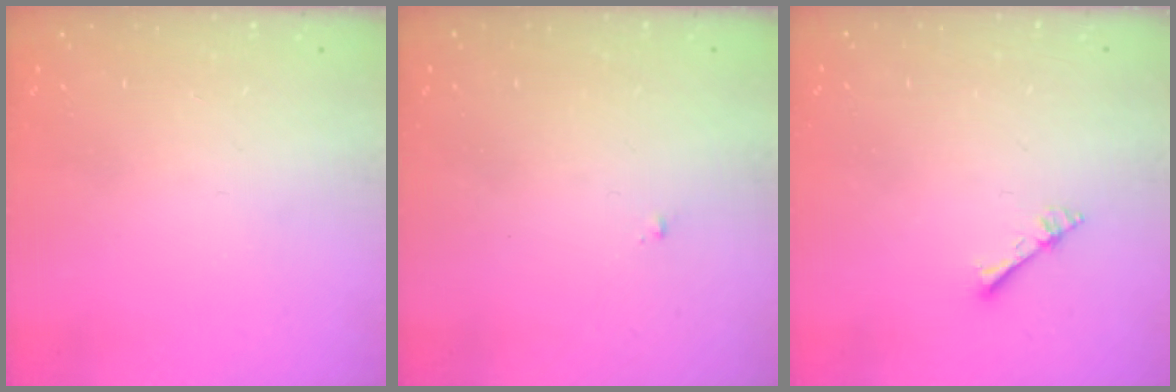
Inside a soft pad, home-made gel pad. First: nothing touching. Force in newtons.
{"total": 0.6, "press": 0.6, "slide": 0.2}
{"total": 4.9, "press": 4.9, "slide": 0.6}